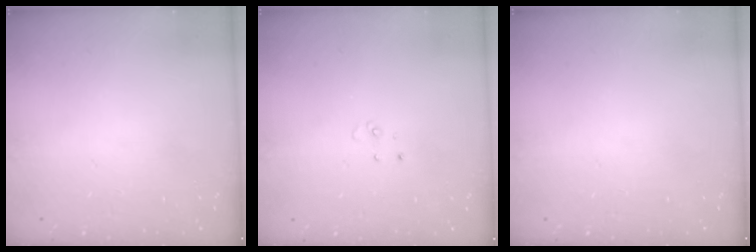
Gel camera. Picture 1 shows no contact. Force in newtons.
{"total": 2.7, "press": 2.7, "slide": 0.2}
{"total": 0.0}